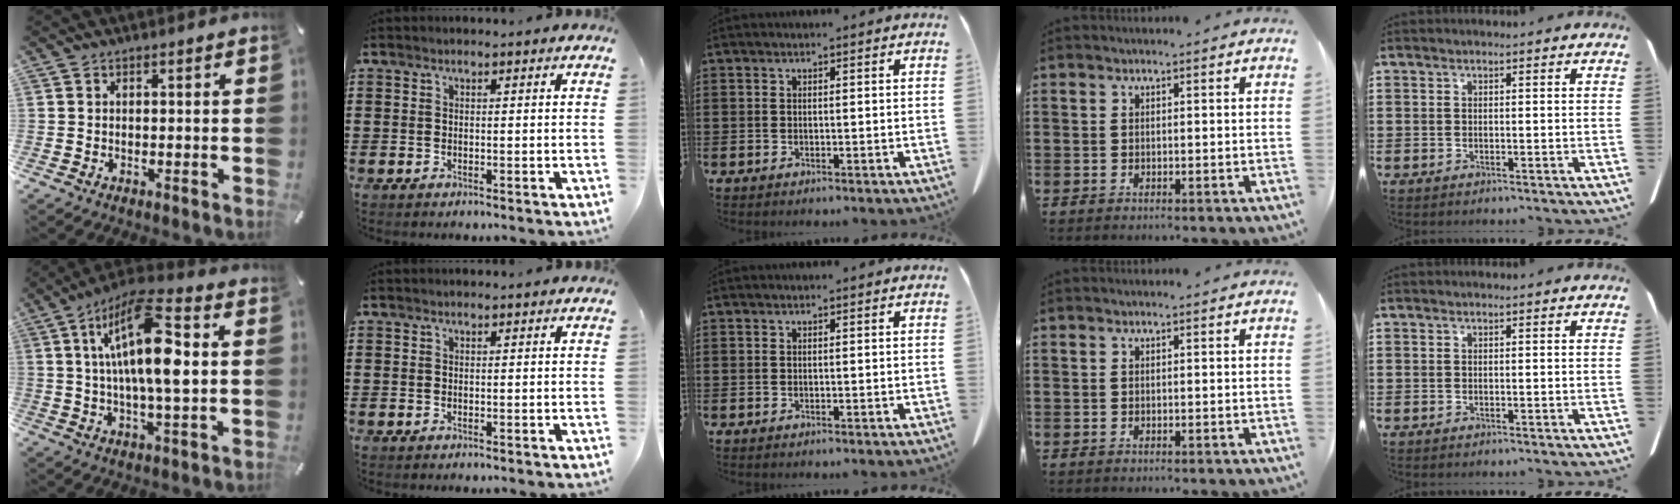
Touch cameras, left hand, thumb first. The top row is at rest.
{"thumb": {"total": 17.4, "force": [3.7, 5.6, 16.0], "torque": [-0.307, -0.002, 0.053]}}